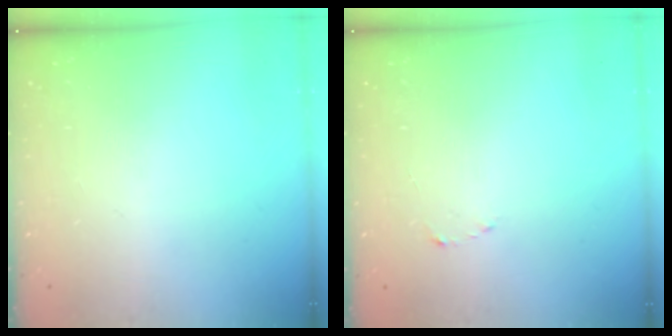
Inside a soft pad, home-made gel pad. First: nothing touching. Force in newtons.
{"total": 1.5, "press": 1.5, "slide": 0.2}